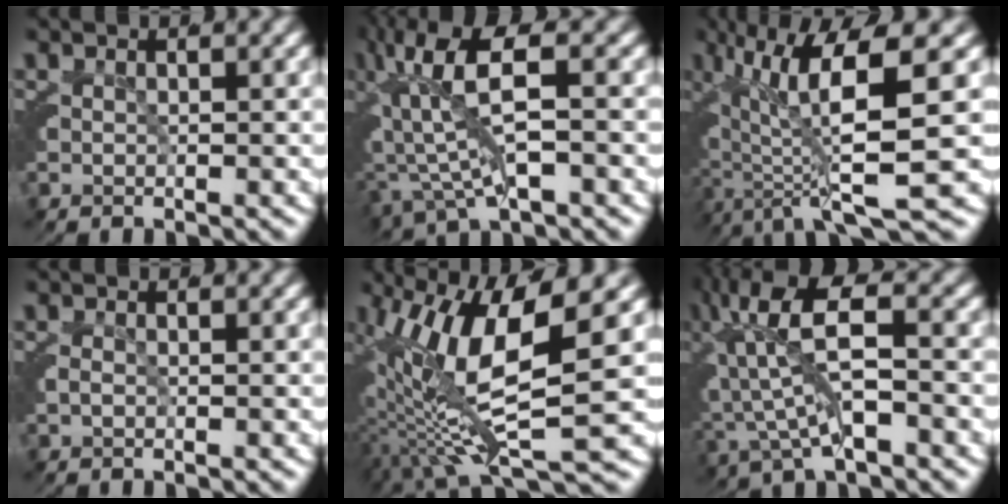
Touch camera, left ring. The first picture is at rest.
{"total": 8.7, "force": [1.9, 4.2, 7.4], "torque": [-0.131, 0.018, 0.024]}
{"total": 8.1, "force": [-0.9, 1.7, 7.9], "torque": [-0.128, -0.006, -0.011]}
{"total": 0.9, "force": [-0.6, 0.5, 0.2], "torque": [-0.013, -0.006, -0.007]}
{"total": 11.9, "force": [-1.5, 5.1, 10.7], "torque": [-0.187, -0.014, -0.020]}
{"total": 8.2, "force": [1.1, 4.0, 7.1], "torque": [-0.132, 0.008, 0.012]}